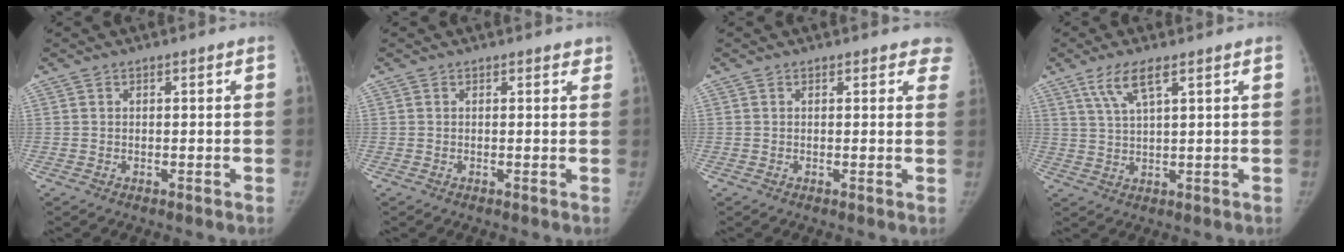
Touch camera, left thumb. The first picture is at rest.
{"total": 1.1, "force": [0.8, 0.6, 0.3], "torque": [0.008, -0.004, 0.004]}
{"total": 3.6, "force": [3.0, 1.7, 0.7], "torque": [0.029, -0.012, 0.012]}
{"total": 5.7, "force": [3.2, 1.2, 4.6], "torque": [-0.098, -0.009, 0.068]}